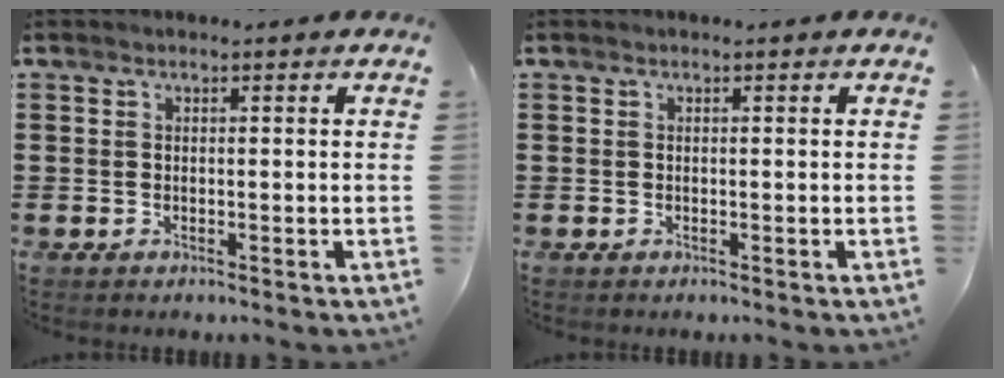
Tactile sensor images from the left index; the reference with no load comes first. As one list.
[{"total": 0.0}]